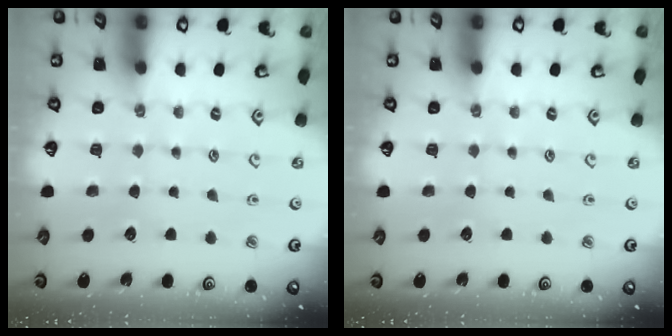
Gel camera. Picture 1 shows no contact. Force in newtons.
{"total": 0.0}